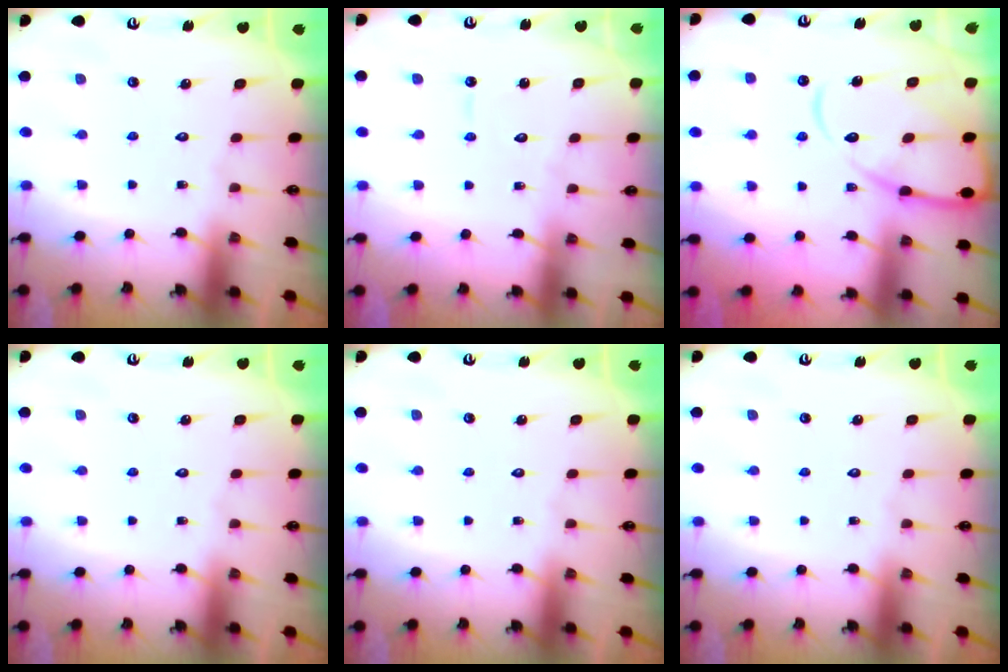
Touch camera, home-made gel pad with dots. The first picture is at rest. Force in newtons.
{"total": 2.8, "press": 2.8, "slide": 0.3}
{"total": 11.7, "press": 11.7, "slide": 1.2}
{"total": 0.0}
{"total": 0.0}
{"total": 0.0}